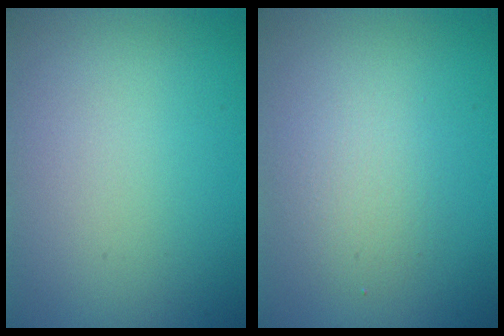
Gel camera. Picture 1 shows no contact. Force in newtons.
{"total": 2.2, "press": 2.2, "slide": 0.1}